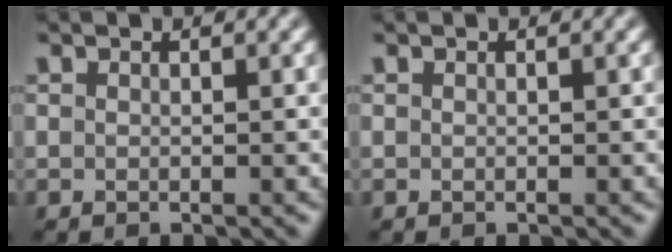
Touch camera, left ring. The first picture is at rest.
{"total": 0.0}